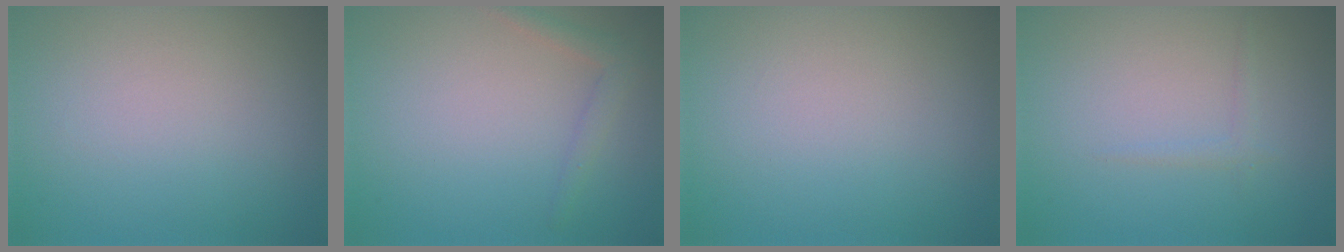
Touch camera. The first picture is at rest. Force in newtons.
{"total": 1.5, "press": 1.5, "slide": 0.1}
{"total": 0.0}
{"total": 0.9, "press": 0.8, "slide": 0.1}